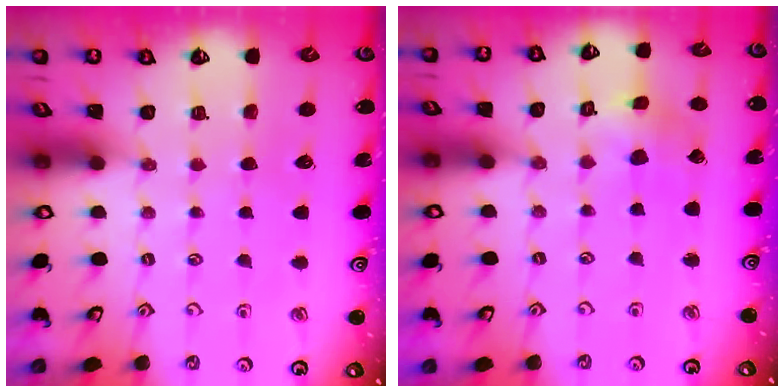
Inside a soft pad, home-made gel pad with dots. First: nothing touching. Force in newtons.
{"total": 2.9, "press": 2.9, "slide": 0.3}